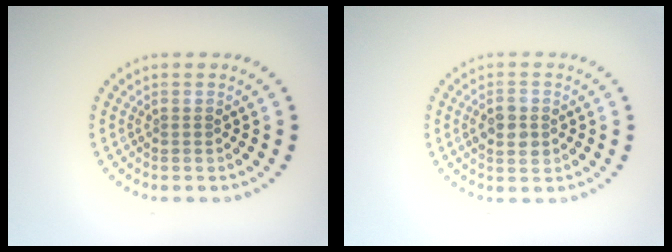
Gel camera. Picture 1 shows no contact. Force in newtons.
{"total": 2.7, "press": 2.7, "slide": 0.1}